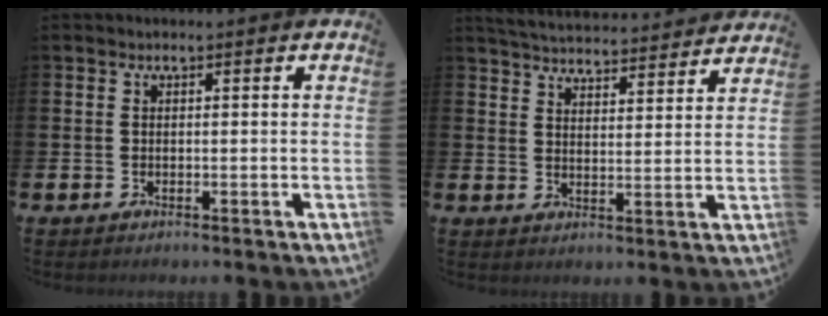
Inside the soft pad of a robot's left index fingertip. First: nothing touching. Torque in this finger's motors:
{"motor_torque": [-0.33, -1.63, -0.03, 0.00]}